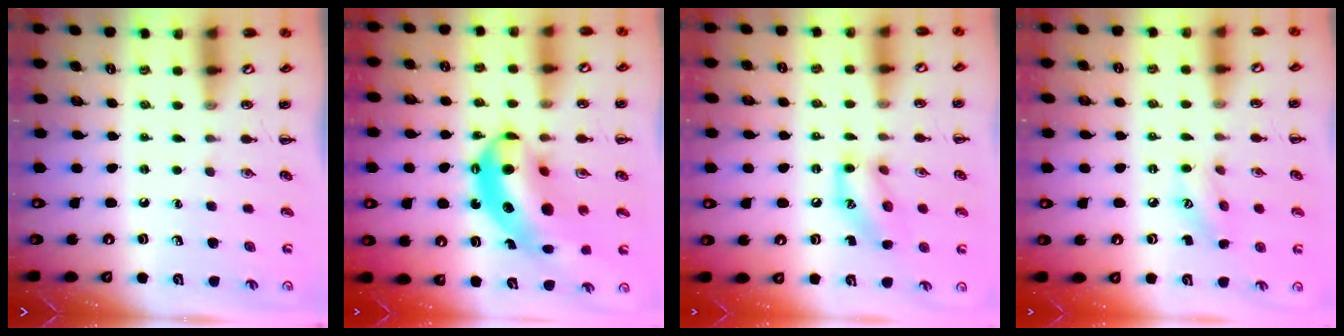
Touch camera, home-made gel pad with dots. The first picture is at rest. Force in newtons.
{"total": 15.7, "press": 15.0, "slide": 4.4}
{"total": 12.2, "press": 12.0, "slide": 2.0}
{"total": 7.2, "press": 7.2, "slide": 0.7}